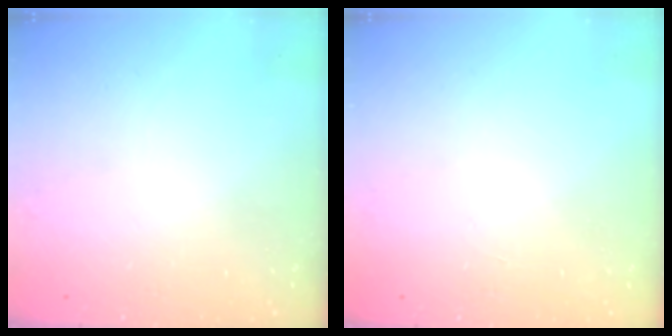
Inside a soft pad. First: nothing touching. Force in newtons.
{"total": 0.9, "press": 0.0, "slide": 0.9}